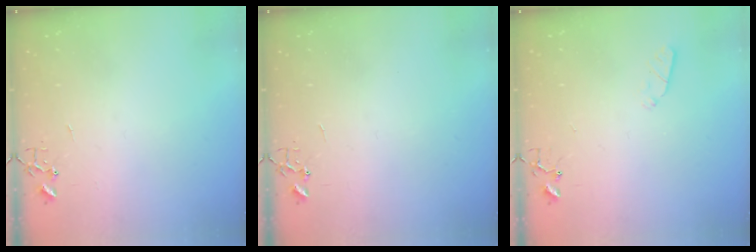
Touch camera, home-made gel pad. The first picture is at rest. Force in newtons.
{"total": 0.0}
{"total": 3.5, "press": 3.4, "slide": 0.5}